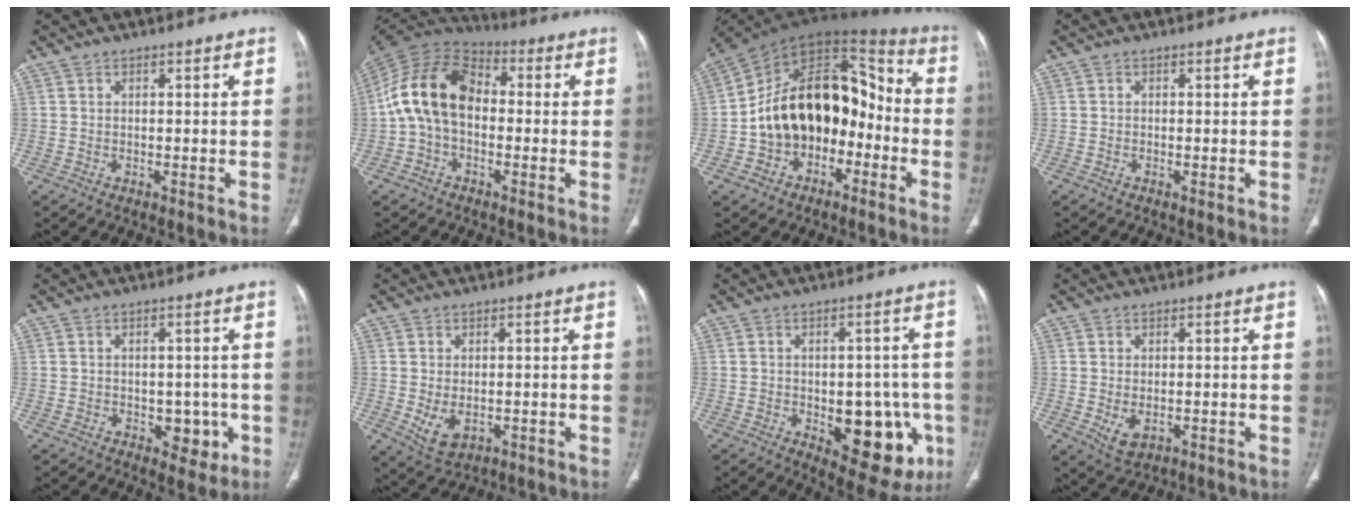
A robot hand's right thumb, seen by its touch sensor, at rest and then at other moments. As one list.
[{"total": 14.3, "force": [-0.6, 9.7, 10.6], "torque": [-0.190, 0.037, -0.025]}, {"total": 21.0, "force": [-4.5, 14.5, 14.6], "torque": [-0.194, 0.081, -0.074]}, {"total": 0.5, "force": [-0.2, 0.2, 0.5], "torque": [-0.013, -0.002, -0.004]}, {"total": 5.3, "force": [-1.4, 3.8, 3.5], "torque": [-0.012, 0.003, -0.011]}, {"total": 5.2, "force": [-0.8, 3.4, 3.8], "torque": [-0.068, -0.009, 0.002]}, {"total": 15.8, "force": [-4.3, 8.4, 12.7], "torque": [-0.121, 0.008, -0.035]}, {"total": 3.8, "force": [-0.6, 2.5, 2.9], "torque": [-0.052, -0.008, 0.002]}]